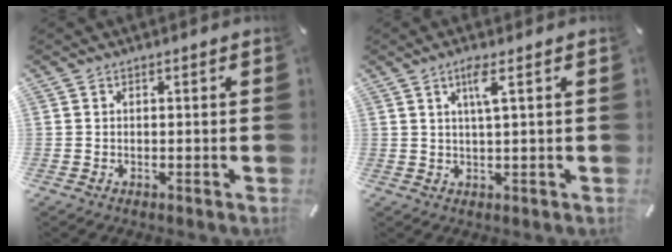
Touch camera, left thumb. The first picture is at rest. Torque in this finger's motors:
{"motor_torque": [0.48, 0.39, 0.00, -0.06, 0.14]}